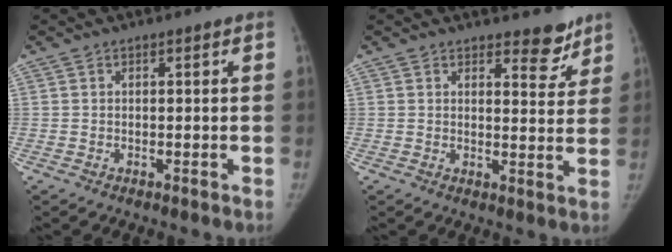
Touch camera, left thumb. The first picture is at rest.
{"total": 5.3, "force": [4.3, 2.4, 2.0], "torque": [0.006, -0.032, 0.055]}